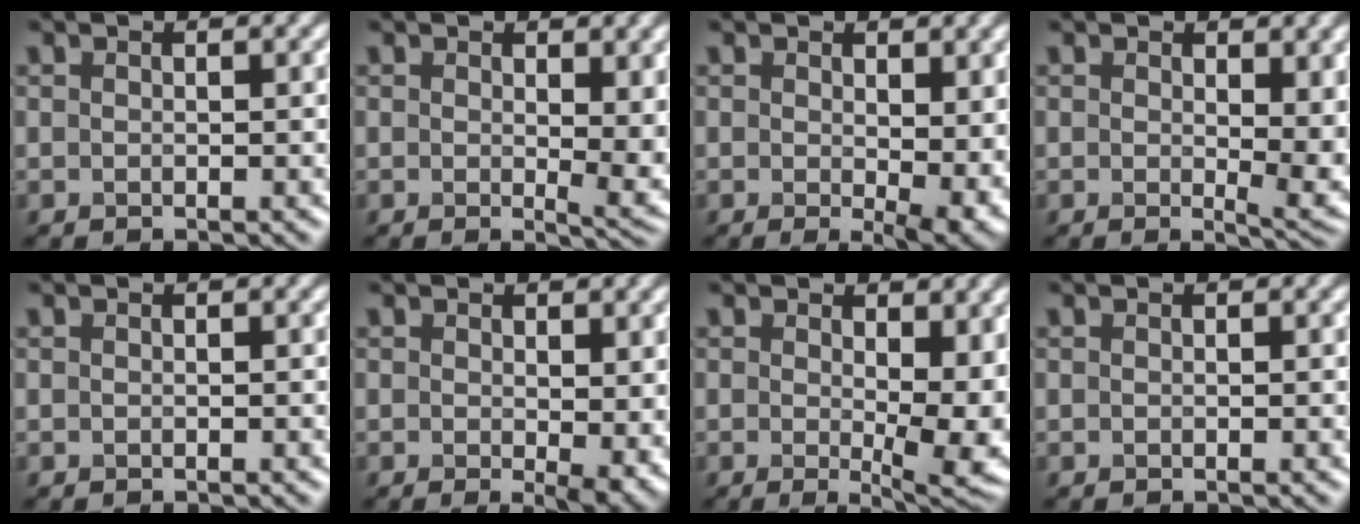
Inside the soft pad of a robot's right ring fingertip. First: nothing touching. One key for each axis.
{"total": 4.1, "fx": 0.8, "fy": 1.4, "fz": 3.8, "tx": -0.047, "ty": -0.012, "tz": 0.015}
{"total": 4.8, "fx": 0.1, "fy": 1.8, "fz": 4.4, "tx": -0.057, "ty": -0.014, "tz": 0.005}
{"total": 4.8, "fx": 0.9, "fy": 1.8, "fz": 4.4, "tx": -0.056, "ty": -0.013, "tz": 0.016}
{"total": 0.0}
{"total": 3.1, "fx": 0.1, "fy": 1.0, "fz": 3.0, "tx": -0.037, "ty": -0.011, "tz": 0.003}
{"total": 8.5, "fx": 0.5, "fy": 3.3, "fz": 7.8, "tx": -0.101, "ty": -0.018, "tz": 0.011}
{"total": 0.0}